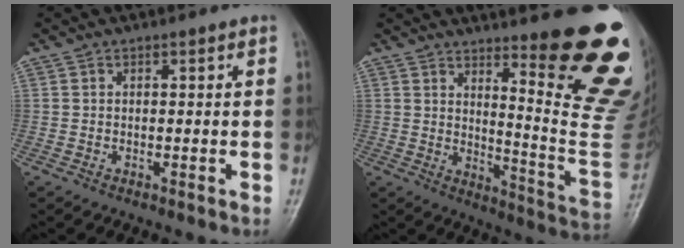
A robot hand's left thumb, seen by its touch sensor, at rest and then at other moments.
{"total": 22.3, "force": [11.8, 3.9, 18.5], "torque": [-0.195, -0.087, 0.168]}